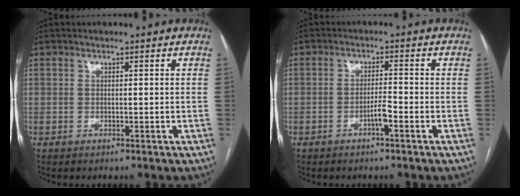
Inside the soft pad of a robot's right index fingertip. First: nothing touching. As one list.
[{"total": 2.7, "force": [-1.4, 0.1, 2.4], "torque": [-0.041, 0.001, -0.025]}]